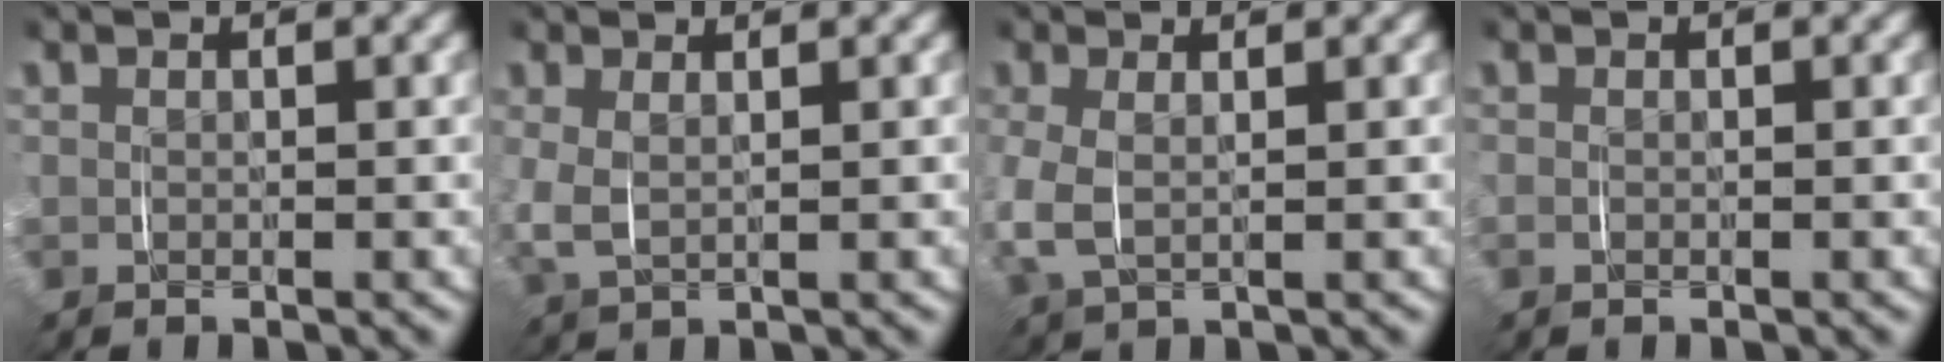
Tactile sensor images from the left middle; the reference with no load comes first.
{"total": 3.3, "force": [0.3, 2.3, 2.3], "torque": [-0.077, -0.011, 0.011]}
{"total": 3.8, "force": [0.0, 2.5, 2.9], "torque": [-0.094, -0.012, 0.007]}
{"total": 0.6, "force": [-0.3, 0.3, 0.3], "torque": [-0.013, -0.001, -0.006]}